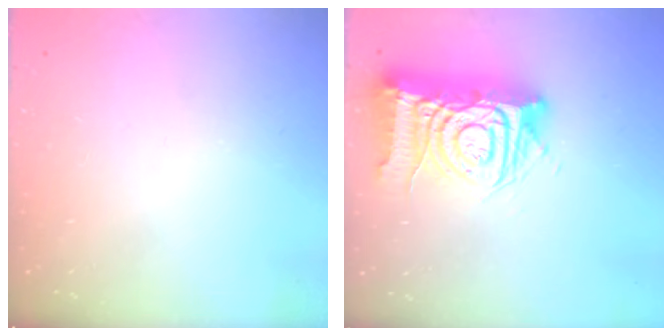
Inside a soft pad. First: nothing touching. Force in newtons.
{"total": 17.8, "press": 17.7, "slide": 1.9}